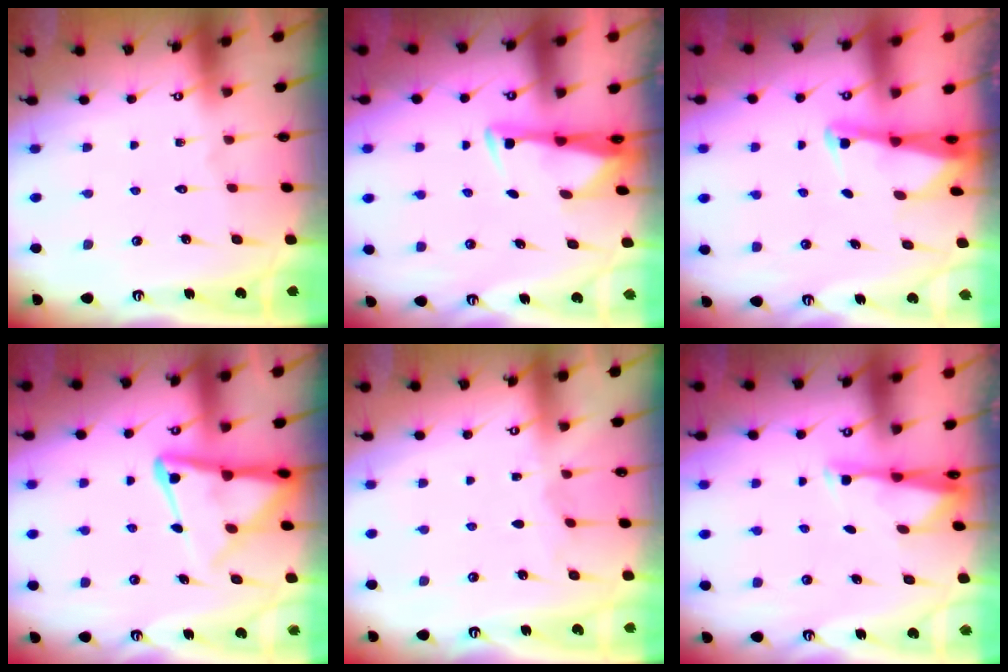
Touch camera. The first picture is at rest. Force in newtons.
{"total": 3.1, "press": 3.0, "slide": 0.9}
{"total": 2.6, "press": 2.6, "slide": 0.3}
{"total": 11.1, "press": 11.1, "slide": 1.1}
{"total": 2.7, "press": 2.7, "slide": 0.3}
{"total": 2.8, "press": 2.8, "slide": 0.5}